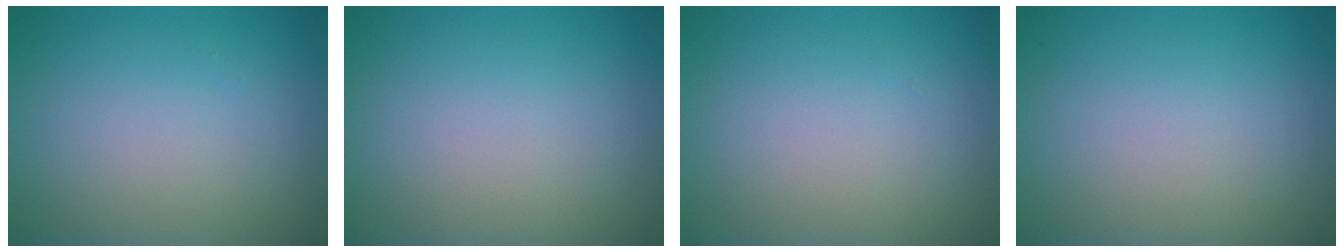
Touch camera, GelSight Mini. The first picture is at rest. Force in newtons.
{"total": 0.0}
{"total": 0.0}
{"total": 0.0}